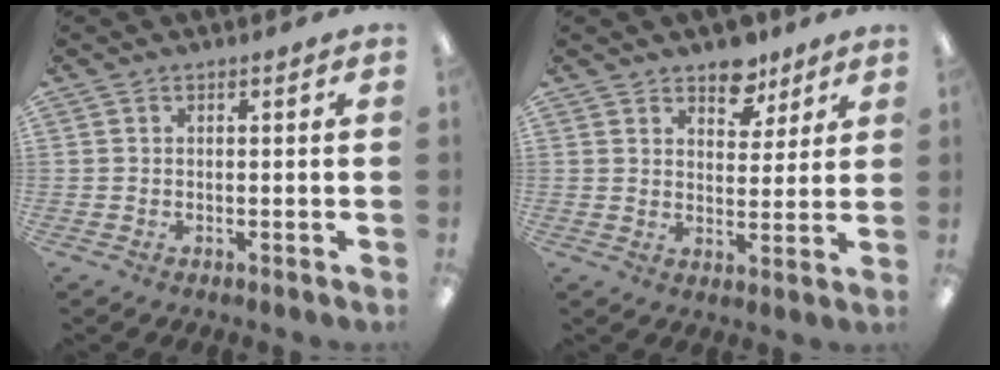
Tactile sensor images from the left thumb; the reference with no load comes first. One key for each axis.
{"total": 8.1, "fx": 6.1, "fy": 4.6, "fz": 2.7, "tx": -0.026, "ty": -0.031, "tz": 0.106}